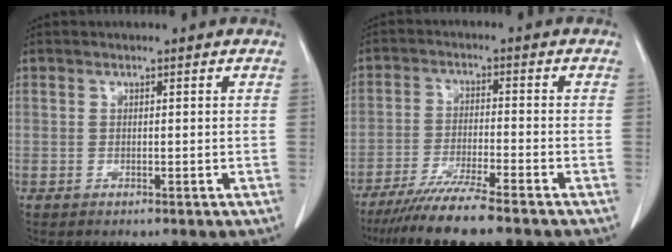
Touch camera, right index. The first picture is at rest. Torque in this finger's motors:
{"motor_torque": [0.43, -0.43, 0.32, 0.10]}